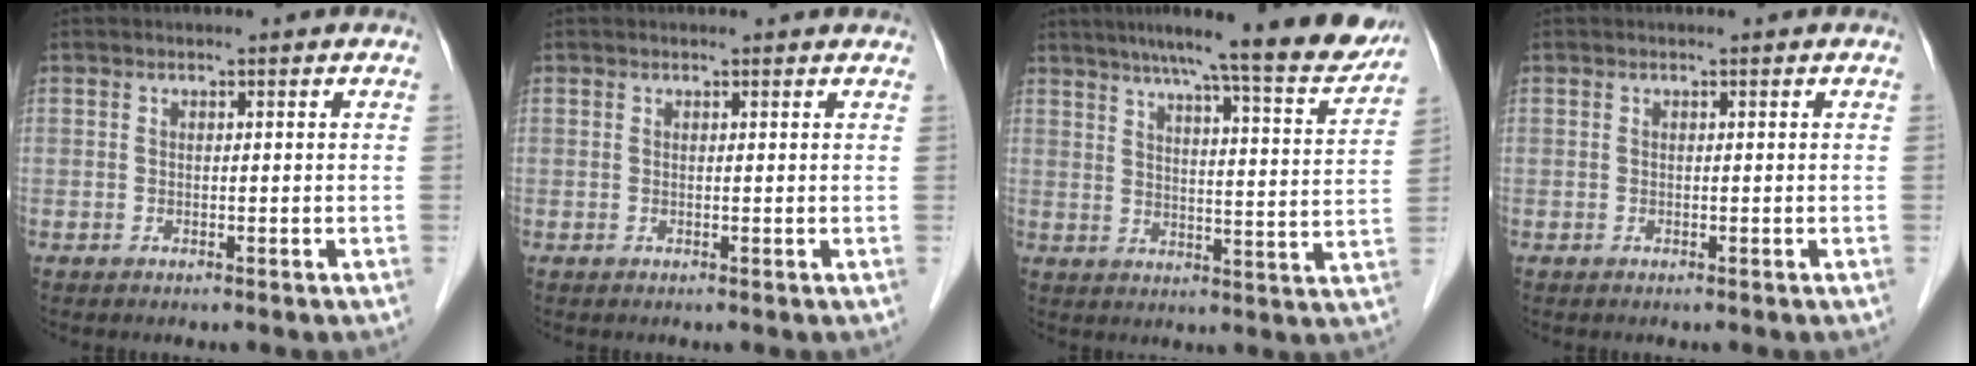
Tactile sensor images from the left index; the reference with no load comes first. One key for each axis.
{"total": 1.2, "fx": 1.1, "fy": 0.2, "fz": 0.1, "tx": -0.011, "ty": 0.004, "tz": 0.007}
{"total": 17.9, "fx": 15.8, "fy": 0.3, "fz": 8.5, "tx": -0.115, "ty": -0.028, "tz": 0.200}
{"total": 0.0}